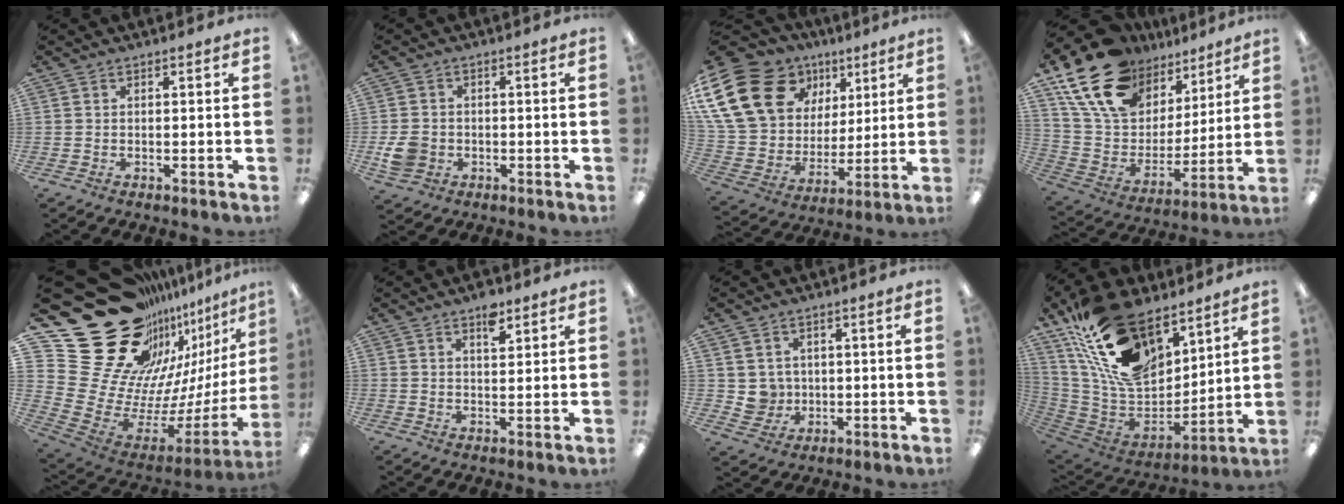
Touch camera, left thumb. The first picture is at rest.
{"total": 6.0, "force": [-1.3, 5.2, 2.7], "torque": [-0.042, 0.007, -0.022]}
{"total": 24.9, "force": [11.6, 17.9, 12.9], "torque": [-0.270, -0.041, 0.235]}
{"total": 21.3, "force": [14.2, 12.7, 9.4], "torque": [-0.187, -0.070, 0.269]}
{"total": 36.6, "force": [19.4, 22.8, 21.0], "torque": [-0.316, -0.193, 0.443]}
{"total": 4.9, "force": [3.3, 2.3, 2.8], "torque": [-0.022, -0.020, 0.051]}
{"total": 4.7, "force": [1.3, 4.5, 0.0], "torque": [-0.002, -0.004, 0.027]}
{"total": 24.3, "force": [14.5, 13.5, 14.1], "torque": [-0.279, -0.083, 0.267]}